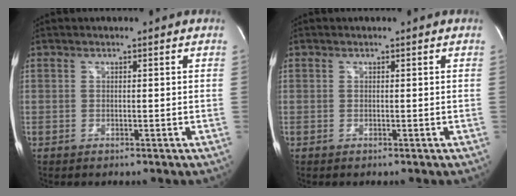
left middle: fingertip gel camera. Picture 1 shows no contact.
{"total": 1.0, "force": [-0.4, -0.8, -0.6], "torque": [0.018, -0.005, -0.006]}